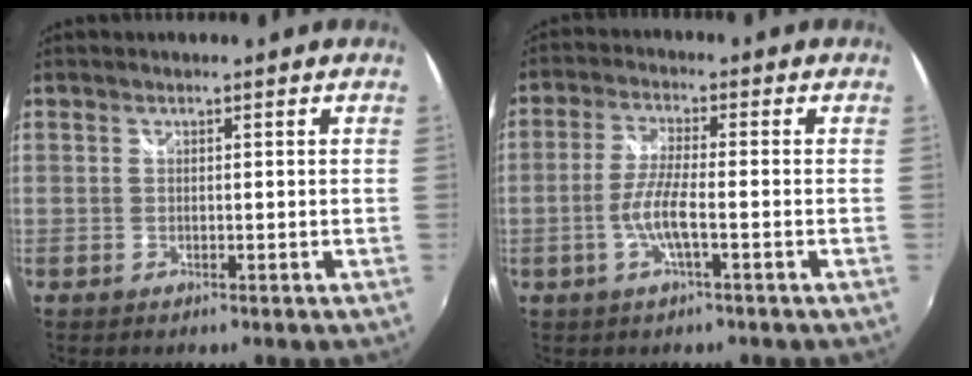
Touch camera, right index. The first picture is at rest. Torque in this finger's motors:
{"motor_torque": [0.86, -0.37, 0.46, 0.14]}